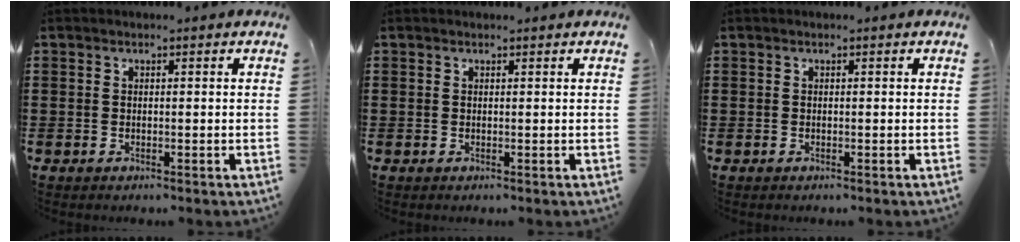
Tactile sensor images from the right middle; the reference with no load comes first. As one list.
[{"total": 0.0}, {"total": 0.0}]